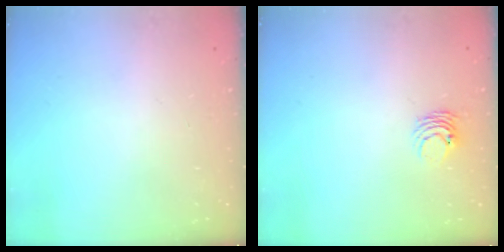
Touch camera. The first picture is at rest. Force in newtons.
{"total": 4.1, "press": 4.1, "slide": 0.4}